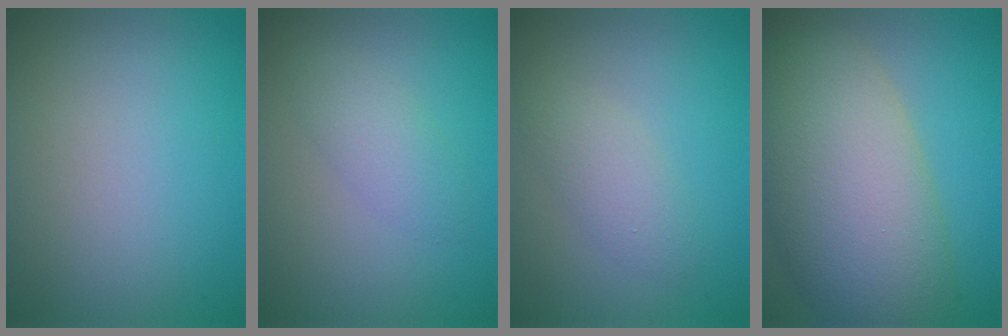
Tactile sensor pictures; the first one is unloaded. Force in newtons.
{"total": 2.2, "press": 2.2, "slide": 0.1}
{"total": 2.3, "press": 2.3, "slide": 0.2}
{"total": 12.7, "press": 12.6, "slide": 0.8}